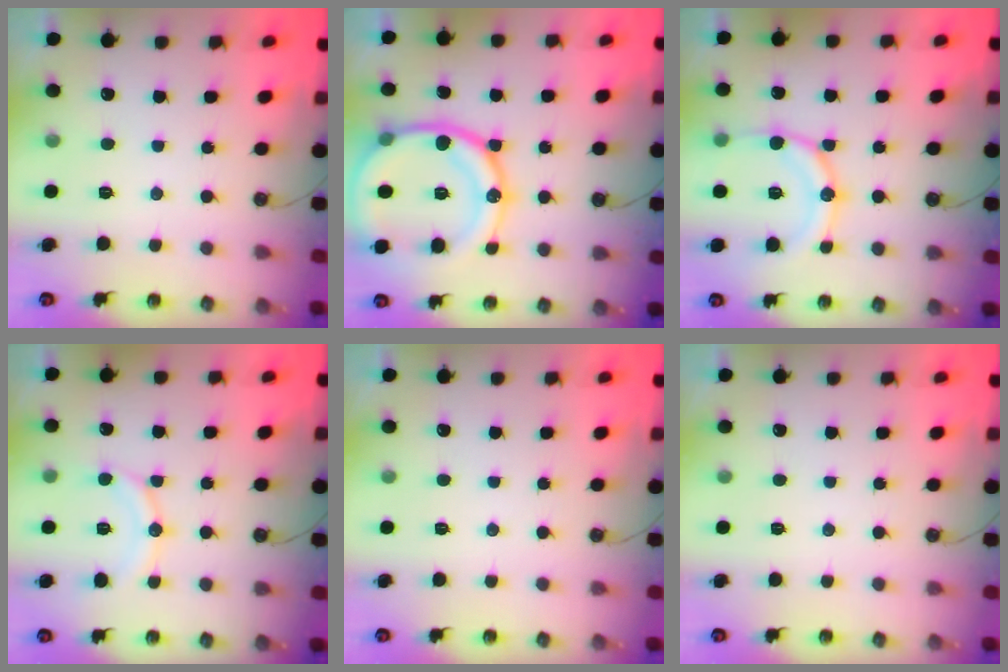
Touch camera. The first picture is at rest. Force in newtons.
{"total": 25.1, "press": 24.8, "slide": 3.2}
{"total": 15.0, "press": 14.7, "slide": 2.9}
{"total": 10.9, "press": 10.9, "slide": 1.0}
{"total": 0.0}
{"total": 0.0}